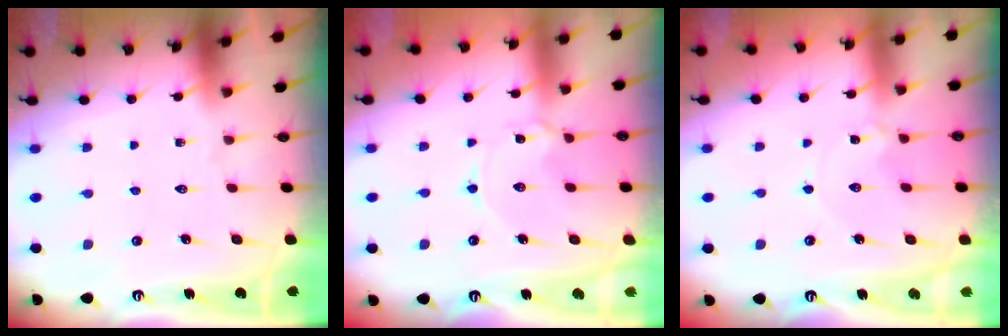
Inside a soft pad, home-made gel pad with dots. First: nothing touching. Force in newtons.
{"total": 2.8, "press": 2.8, "slide": 0.2}
{"total": 1.8, "press": 1.7, "slide": 0.3}